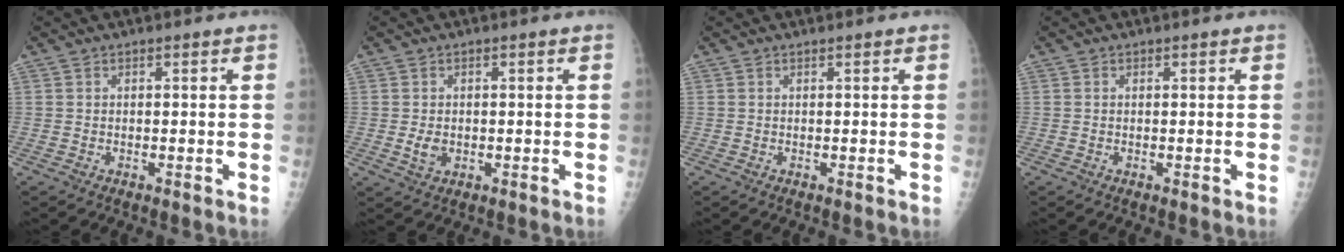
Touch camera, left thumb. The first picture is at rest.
{"total": 3.0, "force": [-0.4, 2.3, 2.0], "torque": [-0.027, -0.001, -0.002]}
{"total": 0.0}
{"total": 0.0}